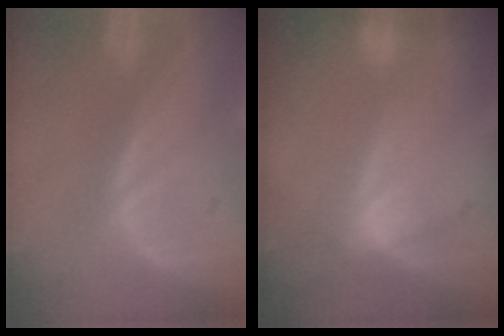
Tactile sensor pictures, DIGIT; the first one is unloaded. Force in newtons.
{"total": 7.4, "press": 6.2, "slide": 3.9}